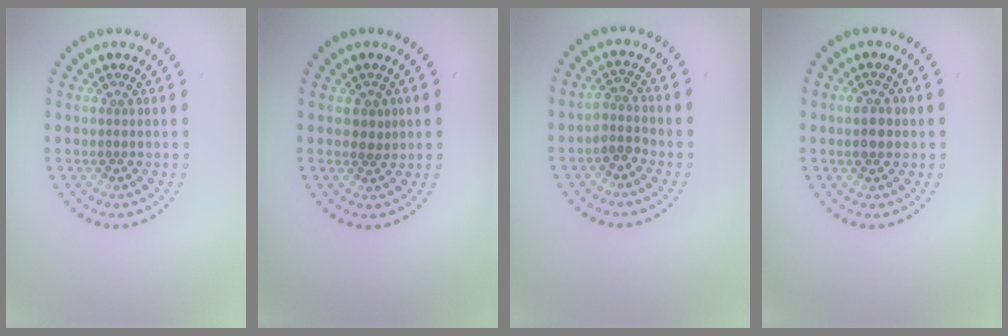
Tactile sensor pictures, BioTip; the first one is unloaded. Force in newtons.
{"total": 0.9, "press": 0.8, "slide": 0.4}
{"total": 2.0, "press": 1.6, "slide": 1.2}
{"total": 2.5, "press": 2.5, "slide": 0.1}